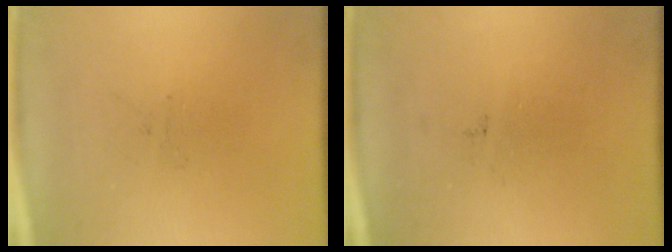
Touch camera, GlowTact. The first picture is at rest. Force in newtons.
{"total": 0.0}